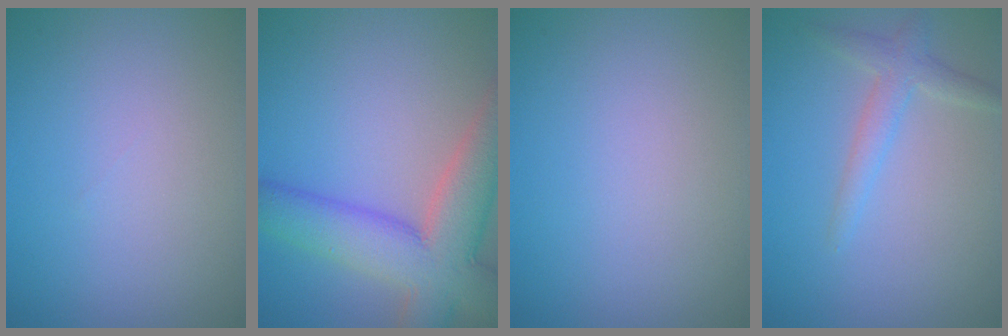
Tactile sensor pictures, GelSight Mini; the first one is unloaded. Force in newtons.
{"total": 8.9, "press": 8.9, "slide": 0.4}
{"total": 0.0}
{"total": 2.2, "press": 2.2, "slide": 0.1}